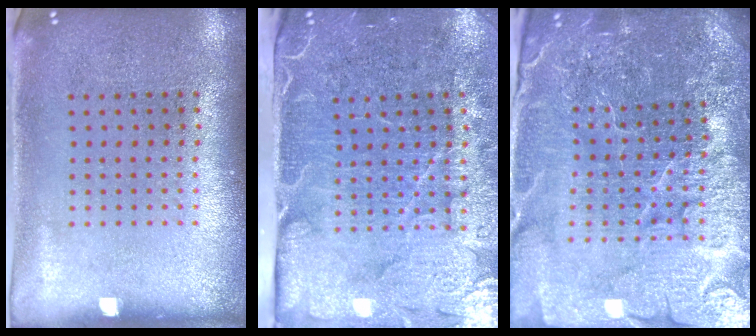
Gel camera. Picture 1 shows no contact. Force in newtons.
{"total": 4.9, "press": 4.1, "slide": 2.7}
{"total": 5.7, "press": 5.2, "slide": 2.4}